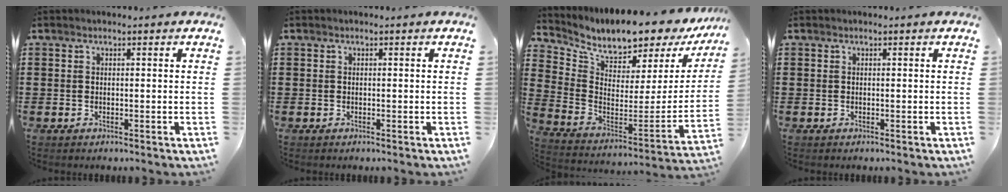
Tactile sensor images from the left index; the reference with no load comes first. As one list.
[{"total": 0.0}, {"total": 7.0, "force": [6.6, 1.3, 2.2], "torque": [-0.067, -0.072, 0.107]}, {"total": 0.0}]